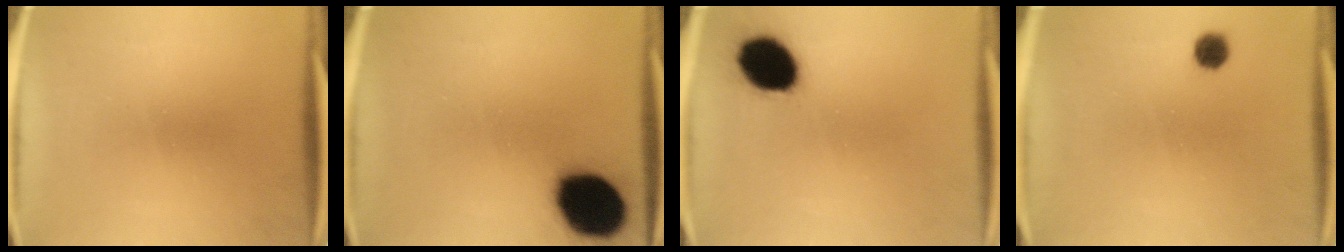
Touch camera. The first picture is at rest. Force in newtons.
{"total": 19.2}
{"total": 13.9}
{"total": 3.1}